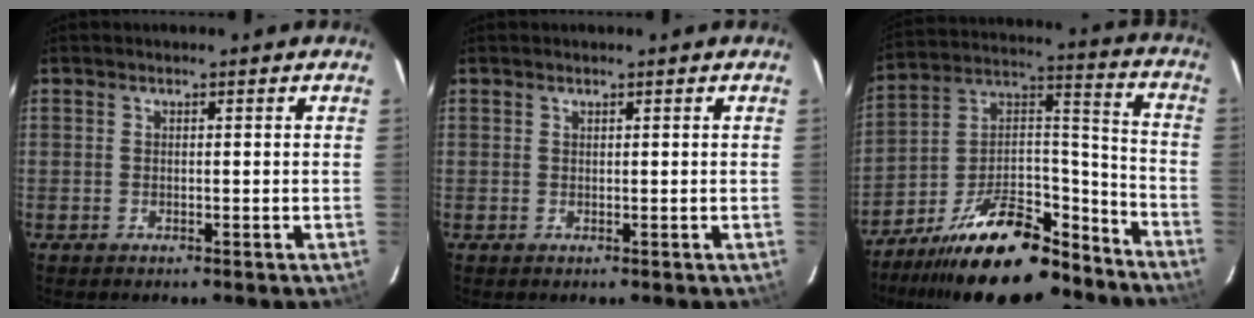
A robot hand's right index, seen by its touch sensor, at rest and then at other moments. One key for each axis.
{"total": 0.0}
{"total": 22.7, "fx": -16.9, "fy": 8.8, "fz": 12.2, "tx": -0.217, "ty": 0.036, "tz": -0.260}